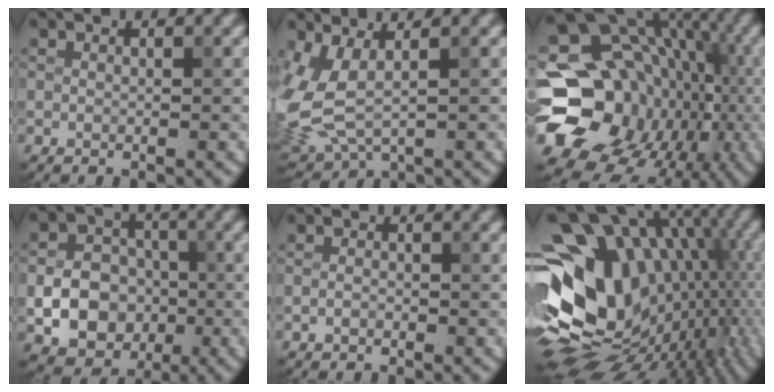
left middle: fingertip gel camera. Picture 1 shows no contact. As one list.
[{"total": 6.8, "force": [0.2, 3.8, 5.7], "torque": [-0.150, -0.014, 0.014]}, {"total": 21.0, "force": [-4.0, 18.4, 9.4], "torque": [-0.134, -0.005, -0.075]}, {"total": 7.3, "force": [-1.7, 6.0, 3.8], "torque": [-0.045, -0.004, -0.047]}, {"total": 0.7, "force": [-0.3, 0.5, 0.5], "torque": [-0.010, 0.000, -0.008]}, {"total": 17.1, "force": [-0.5, 12.1, 12.0], "torque": [-0.167, 0.026, 0.010]}]